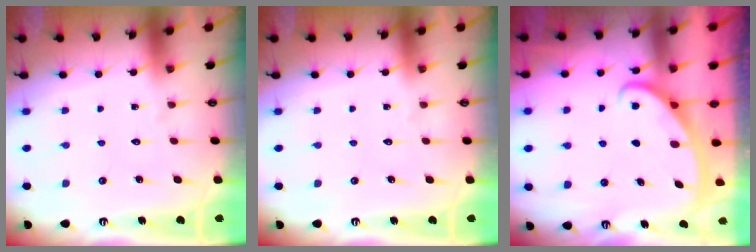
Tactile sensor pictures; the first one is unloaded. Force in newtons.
{"total": 0.0}
{"total": 2.8, "press": 2.8, "slide": 0.4}